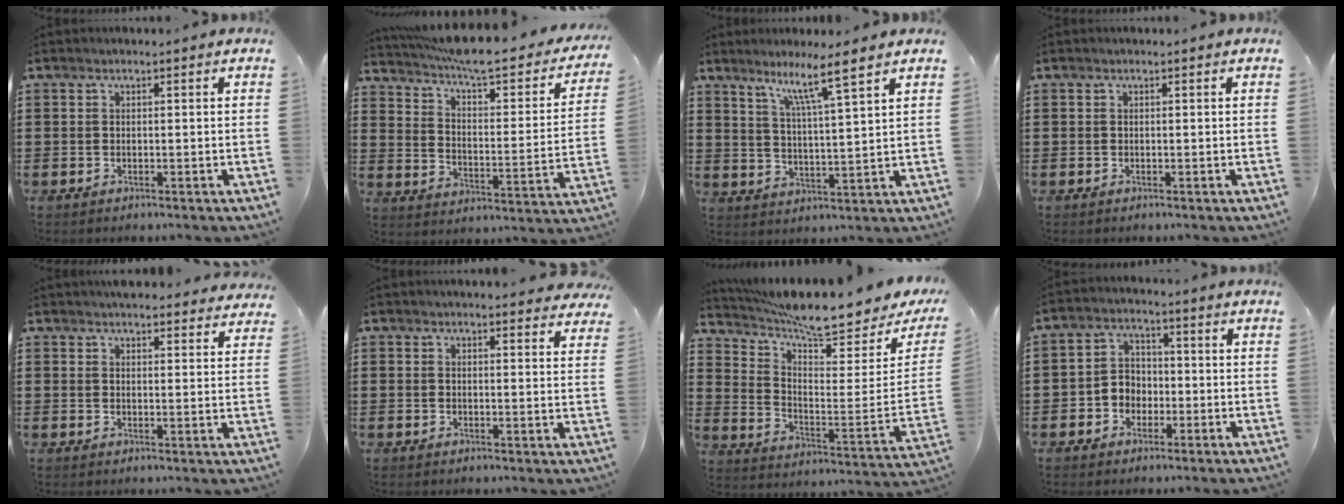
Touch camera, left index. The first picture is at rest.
{"total": 6.8, "force": [6.0, 0.1, 3.4], "torque": [-0.094, -0.047, 0.097]}
{"total": 7.0, "force": [5.3, -0.8, 4.5], "torque": [-0.090, -0.027, 0.084]}
{"total": 0.0}
{"total": 3.6, "force": [3.6, 0.2, 0.4], "torque": [-0.018, -0.010, 0.066]}
{"total": 3.0, "force": [3.0, -0.1, 0.5], "torque": [-0.011, -0.011, 0.054]}
{"total": 7.7, "force": [7.0, 0.3, 3.2], "torque": [-0.083, -0.072, 0.112]}
{"total": 3.8, "force": [-1.8, 3.1, 1.2], "torque": [-0.034, 0.008, -0.041]}